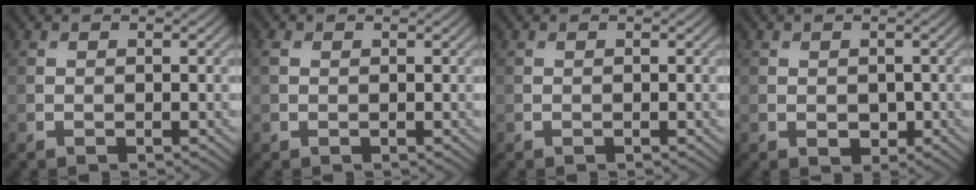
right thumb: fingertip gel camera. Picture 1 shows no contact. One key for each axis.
{"total": 1.3, "fx": 0.5, "fy": 0.9, "fz": 0.8, "tx": -0.023, "ty": 0.004, "tz": 0.008}
{"total": 0.0}
{"total": 1.5, "fx": 0.0, "fy": 1.3, "fz": 0.8, "tx": -0.017, "ty": -0.009, "tz": 0.002}